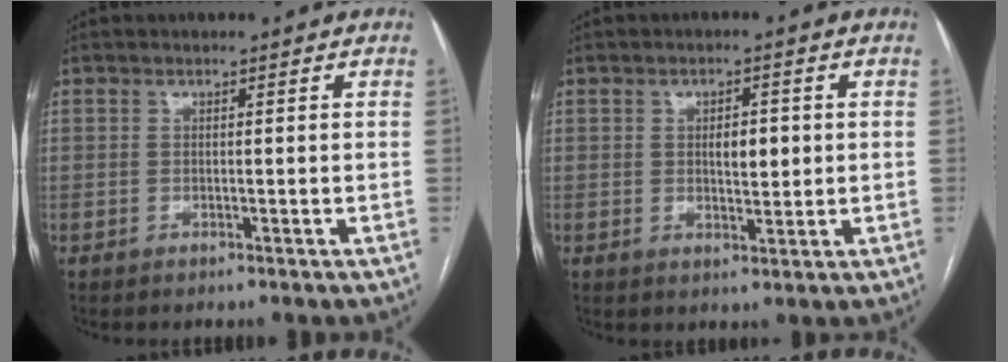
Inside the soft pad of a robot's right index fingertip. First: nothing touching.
{"total": 3.8, "force": [0.5, 1.6, 3.4], "torque": [-0.050, 0.000, 0.009]}